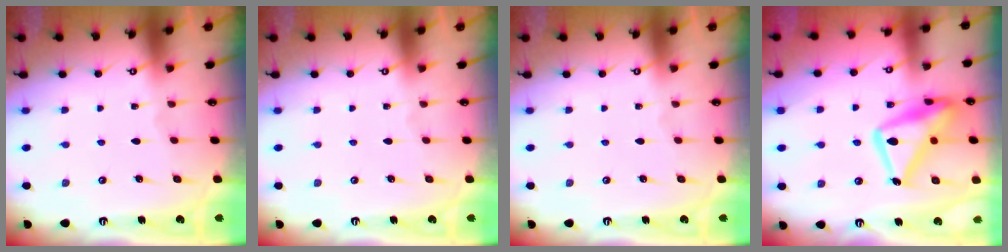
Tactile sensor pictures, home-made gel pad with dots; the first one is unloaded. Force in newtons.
{"total": 0.0}
{"total": 0.0}
{"total": 18.8, "press": 18.7, "slide": 1.6}